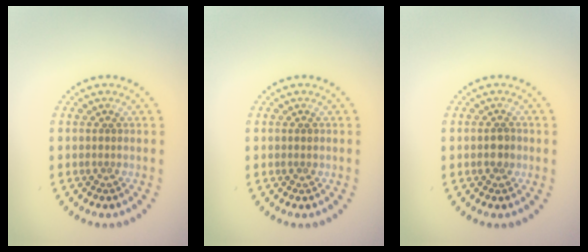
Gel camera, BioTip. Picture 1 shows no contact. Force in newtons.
{"total": 0.7, "press": 0.7, "slide": 0.1}
{"total": 1.3, "press": 1.3, "slide": 0.3}